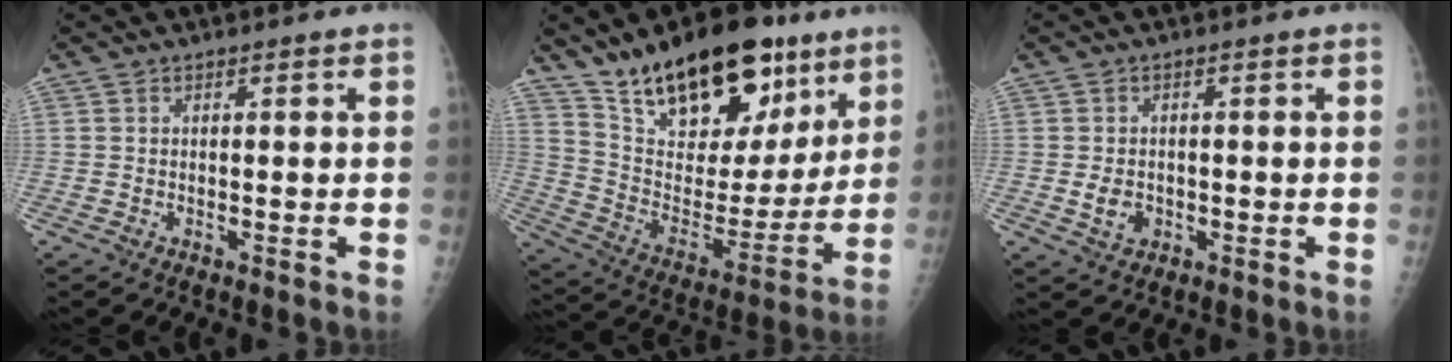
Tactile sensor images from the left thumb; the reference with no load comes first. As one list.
[{"total": 26.3, "force": [17.1, 11.9, 16.0], "torque": [-0.209, -0.067, 0.280]}, {"total": 3.4, "force": [-0.6, 2.7, 1.9], "torque": [-0.025, 0.001, -0.004]}]